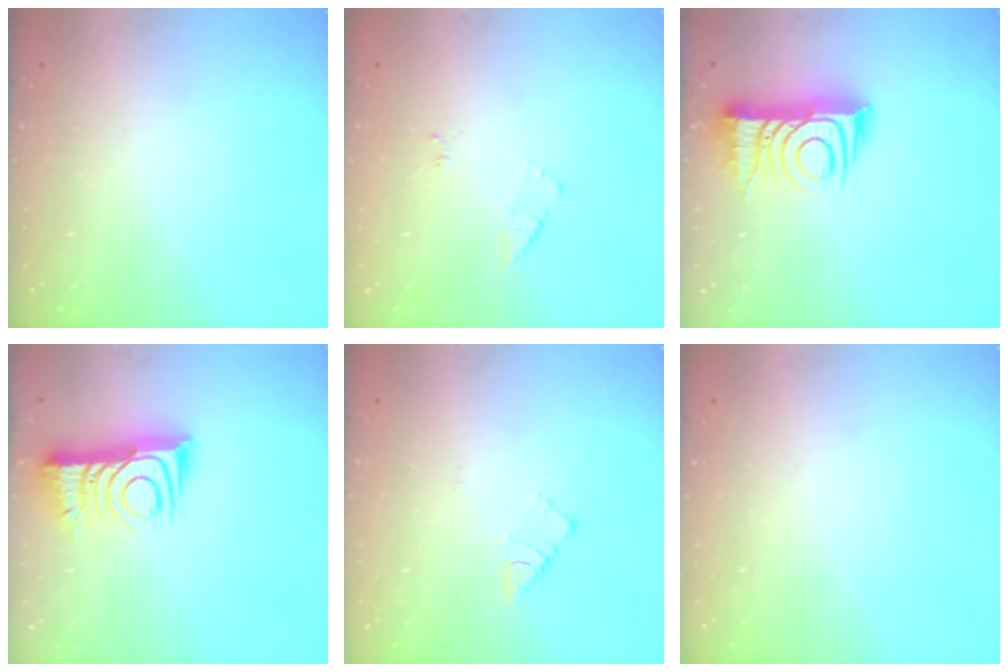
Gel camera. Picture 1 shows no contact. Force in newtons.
{"total": 6.7, "press": 6.6, "slide": 0.8}
{"total": 11.9, "press": 11.9, "slide": 0.9}
{"total": 9.8, "press": 9.8, "slide": 0.9}
{"total": 3.3, "press": 3.3, "slide": 0.5}
{"total": 0.0}